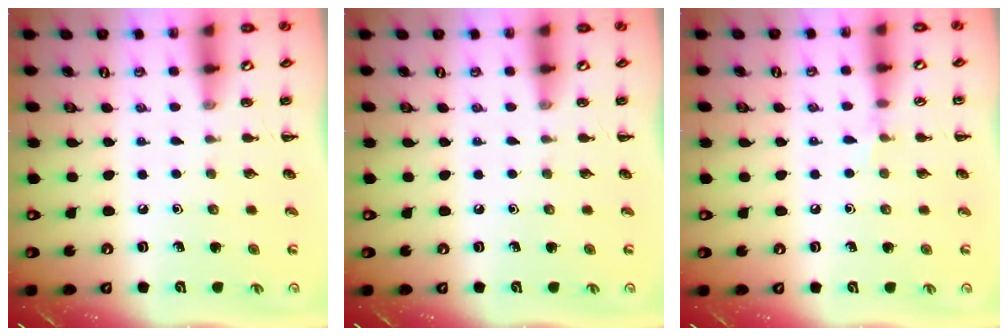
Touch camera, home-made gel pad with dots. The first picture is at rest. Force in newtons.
{"total": 0.0}
{"total": 4.6, "press": 4.3, "slide": 1.6}